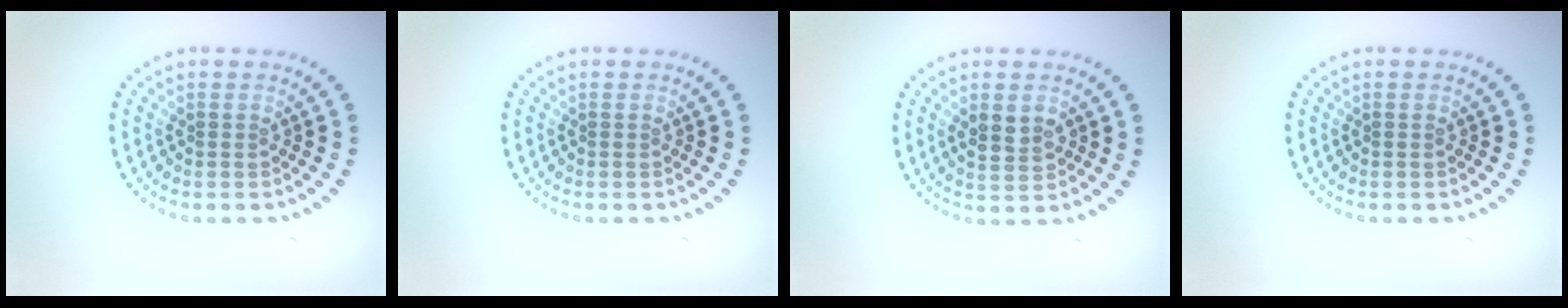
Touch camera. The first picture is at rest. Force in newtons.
{"total": 0.0}
{"total": 2.4, "press": 2.4, "slide": 0.3}
{"total": 0.0}